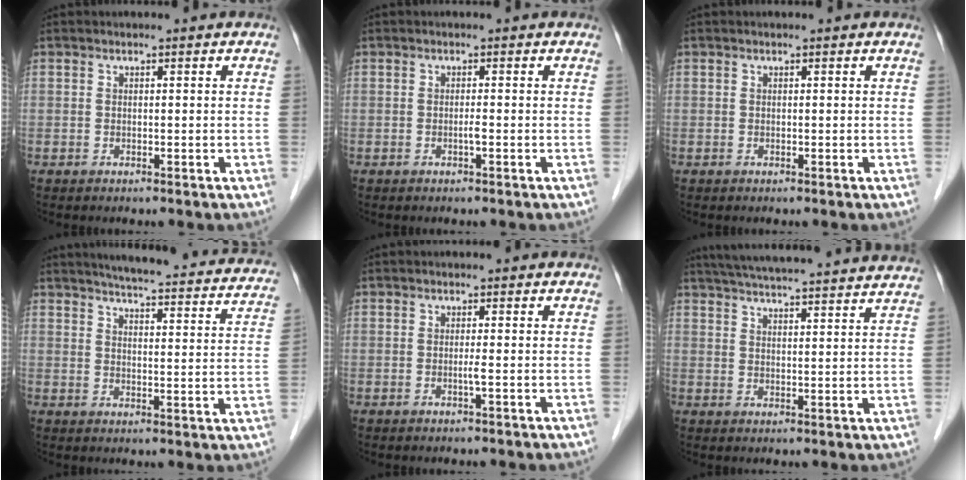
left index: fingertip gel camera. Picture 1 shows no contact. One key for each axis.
{"total": 0.7, "fx": -0.3, "fy": -0.1, "fz": 0.6, "tx": -0.013, "ty": 0.001, "tz": -0.007}
{"total": 0.0}
{"total": 23.3, "fx": 21.4, "fy": 2.9, "fz": 8.8, "tx": -0.113, "ty": -0.034, "tz": 0.248}
{"total": 0.8, "fx": -0.2, "fy": -0.3, "fz": 0.7, "tx": -0.009, "ty": 0.000, "tz": -0.007}
{"total": 24.7, "fx": 22.9, "fy": 0.9, "fz": 9.2, "tx": -0.151, "ty": -0.001, "tz": 0.294}